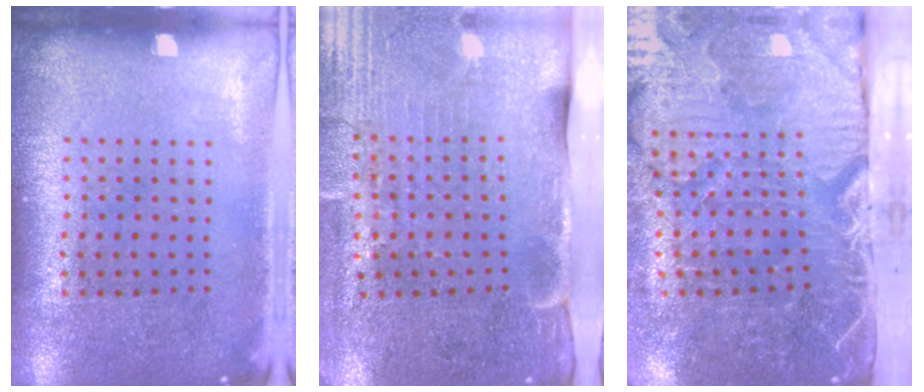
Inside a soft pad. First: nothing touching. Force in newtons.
{"total": 4.5, "press": 3.7, "slide": 2.5}
{"total": 5.3, "press": 4.4, "slide": 2.9}